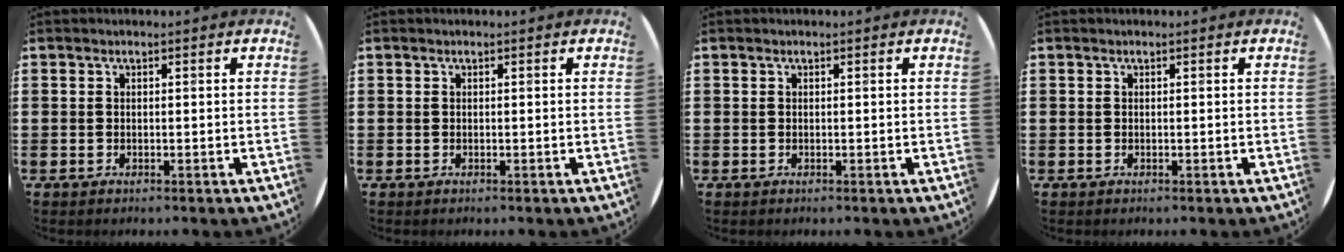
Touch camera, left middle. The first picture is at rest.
{"total": 0.0}
{"total": 0.0}
{"total": 0.0}